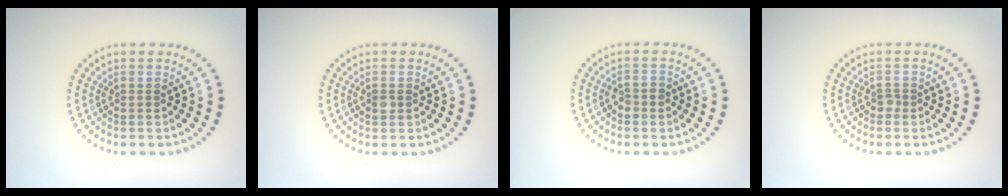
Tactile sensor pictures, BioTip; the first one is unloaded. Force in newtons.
{"total": 0.9, "press": 0.9, "slide": 0.0}
{"total": 1.3, "press": 1.3, "slide": 0.4}
{"total": 0.7, "press": 0.5, "slide": 0.5}